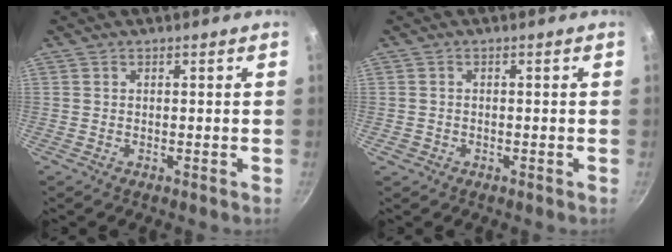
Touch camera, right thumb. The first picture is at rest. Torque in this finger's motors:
{"motor_torque": [0.22, -0.03, -0.35, 0.00, -0.03]}